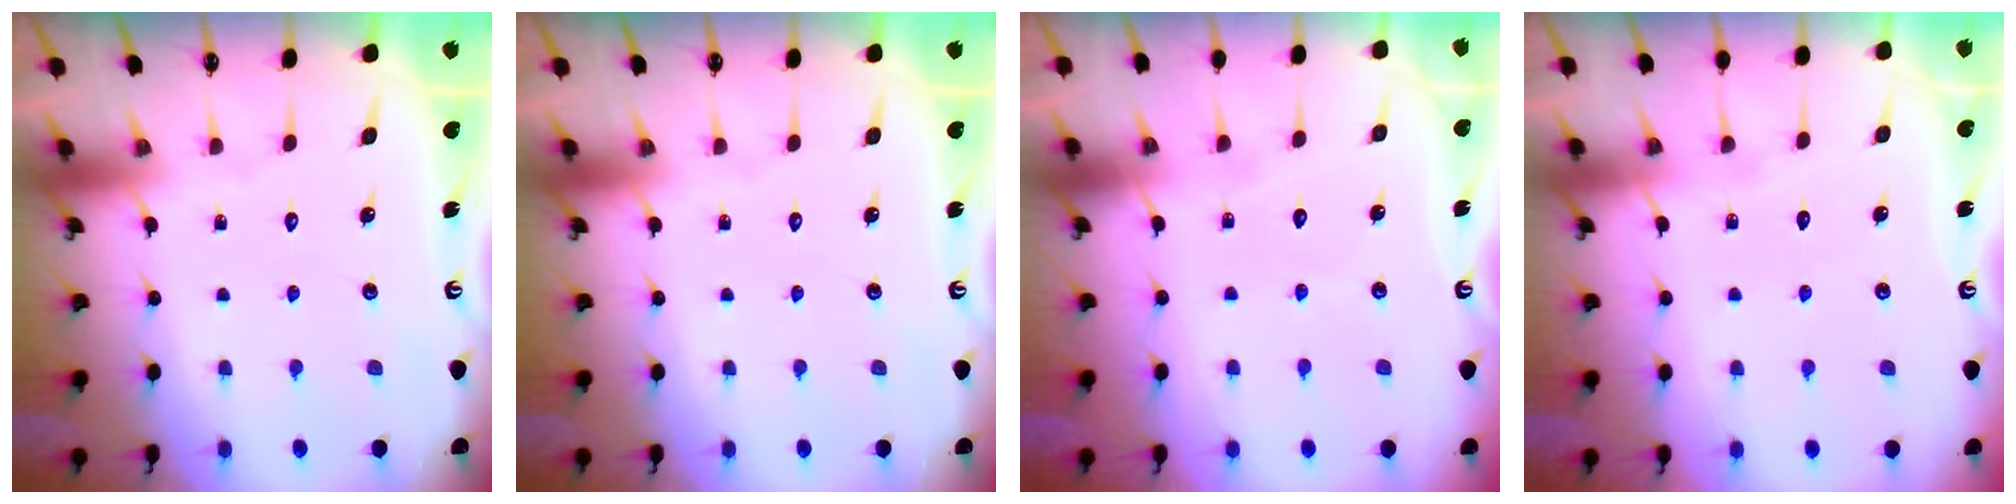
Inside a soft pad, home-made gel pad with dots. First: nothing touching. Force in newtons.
{"total": 0.0}
{"total": 2.7, "press": 2.7, "slide": 0.3}
{"total": 4.2, "press": 4.2, "slide": 0.5}